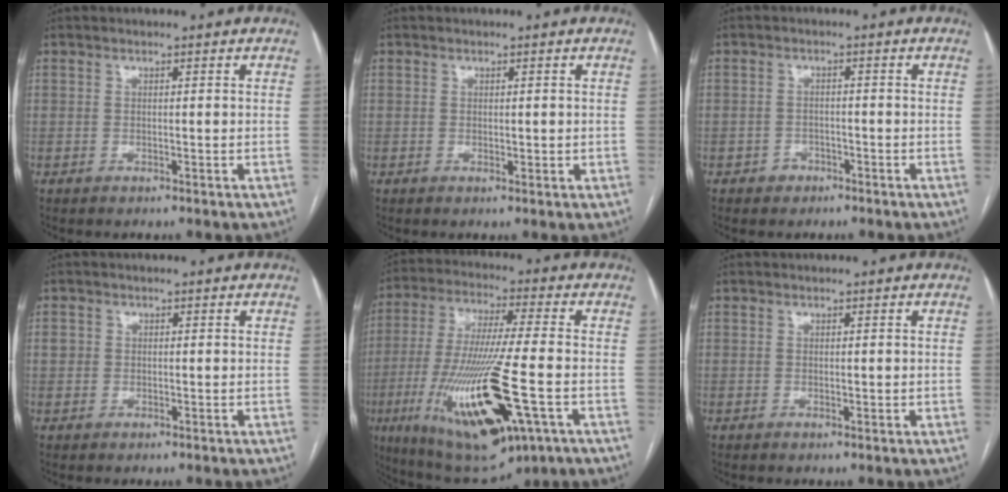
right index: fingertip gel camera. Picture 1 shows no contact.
{"total": 1.0, "force": [0.1, 0.6, 0.8], "torque": [-0.011, -0.003, 0.001]}
{"total": 2.2, "force": [-1.3, 1.7, 0.4], "torque": [-0.003, 0.008, -0.021]}
{"total": 1.5, "force": [0.2, 1.5, 0.4], "torque": [-0.004, 0.010, 0.004]}
{"total": 22.6, "force": [-7.4, 3.8, 21.0], "torque": [-0.432, -0.045, -0.117]}
{"total": 0.6, "force": [0.0, 0.3, 0.5], "torque": [-0.008, -0.002, 0.001]}